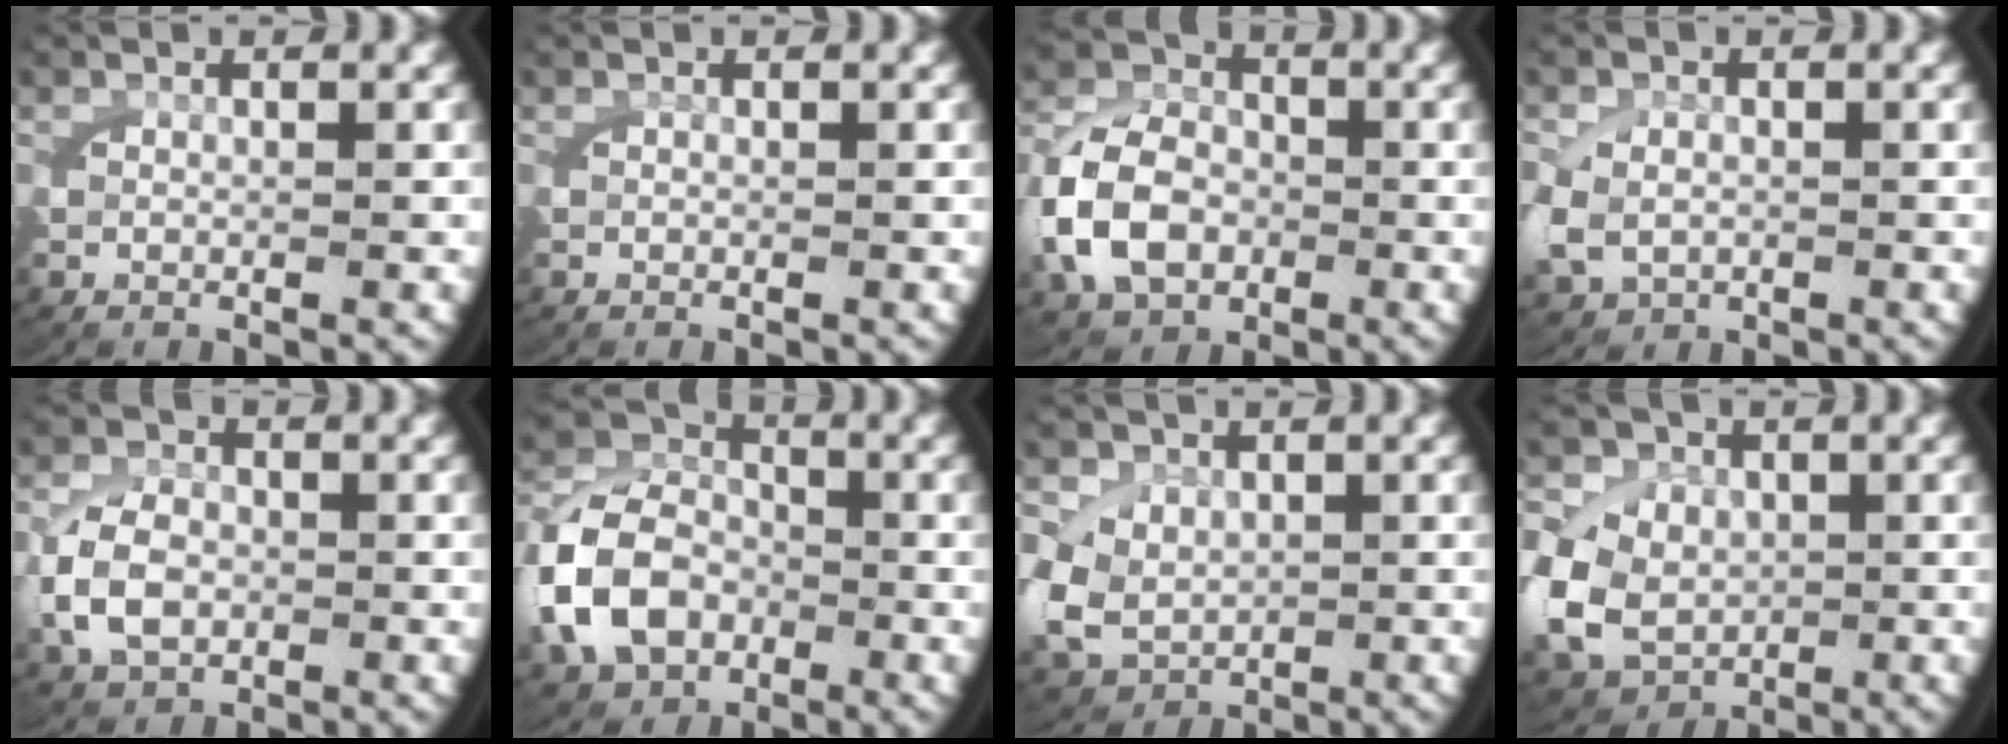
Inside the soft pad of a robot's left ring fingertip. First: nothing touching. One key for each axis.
{"total": 0.0}
{"total": 6.7, "fx": -1.3, "fy": 5.5, "fz": 3.7, "tx": -0.080, "ty": -0.008, "tz": -0.017}
{"total": 2.3, "fx": -0.4, "fy": 1.9, "fz": 1.2, "tx": -0.044, "ty": -0.013, "tz": 0.006}
{"total": 4.0, "fx": -0.6, "fy": 3.0, "fz": 2.5, "tx": -0.065, "ty": -0.004, "tz": -0.002}
{"total": 8.6, "fx": -1.4, "fy": 7.3, "fz": 4.4, "tx": -0.098, "ty": -0.015, "tz": -0.022}
{"total": 6.3, "fx": -1.1, "fy": 5.6, "fz": 2.8, "tx": -0.087, "ty": -0.039, "tz": 0.004}
{"total": 10.1, "fx": -1.8, "fy": 9.1, "fz": 4.0, "tx": -0.120, "ty": -0.055, "tz": -0.011}